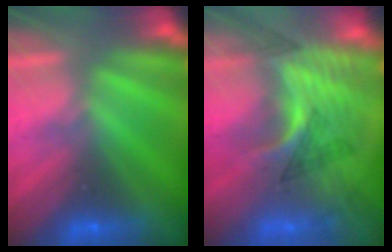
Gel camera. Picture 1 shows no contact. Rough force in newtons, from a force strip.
{"total": 3.2}